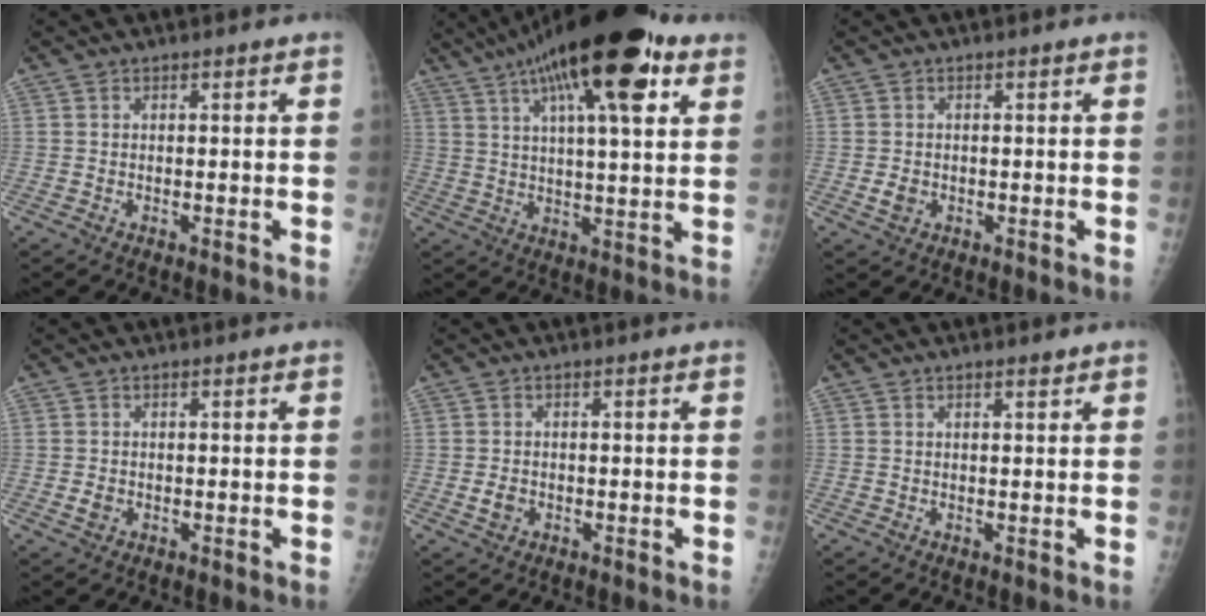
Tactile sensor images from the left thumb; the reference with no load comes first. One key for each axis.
{"total": 21.4, "fx": 11.1, "fy": 6.2, "fz": 17.2, "tx": -0.270, "ty": -0.006, "tz": 0.171}
{"total": 2.0, "fx": -0.3, "fy": 1.7, "fz": 1.1, "tx": -0.014, "ty": 0.001, "tz": -0.002}
{"total": 1.4, "fx": -0.2, "fy": 1.2, "fz": 0.8, "tx": -0.010, "ty": 0.001, "tz": 0.001}
{"total": 2.0, "fx": -0.4, "fy": 1.6, "fz": 1.1, "tx": -0.015, "ty": 0.001, "tz": -0.005}
{"total": 1.1, "fx": 0.9, "fy": 0.3, "fz": 0.6, "tx": -0.007, "ty": -0.006, "tz": 0.014}